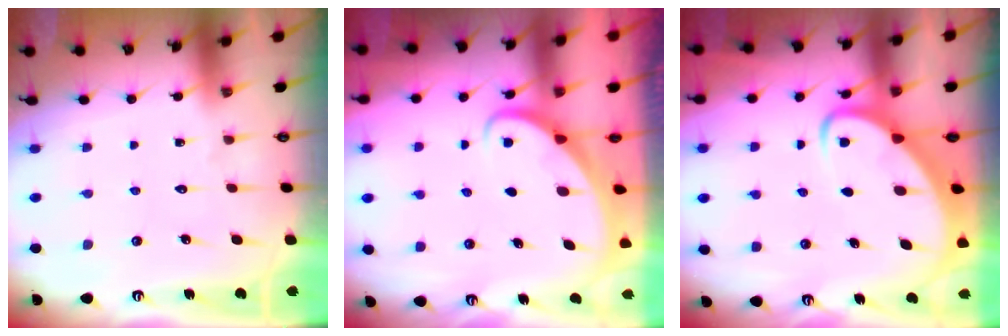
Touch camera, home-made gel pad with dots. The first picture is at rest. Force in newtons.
{"total": 2.4, "press": 2.4, "slide": 0.2}
{"total": 4.5, "press": 4.4, "slide": 0.6}